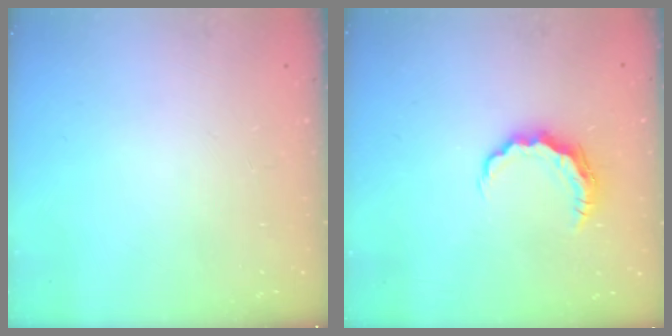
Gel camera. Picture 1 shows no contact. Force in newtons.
{"total": 7.2, "press": 7.2, "slide": 0.2}